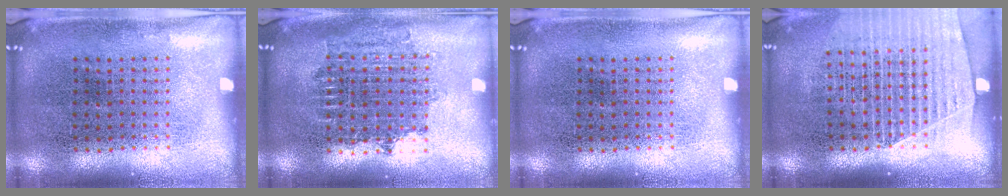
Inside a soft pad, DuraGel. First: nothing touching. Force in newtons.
{"total": 1.7, "press": 1.4, "slide": 1.0}
{"total": 0.0}
{"total": 1.7, "press": 1.6, "slide": 0.5}